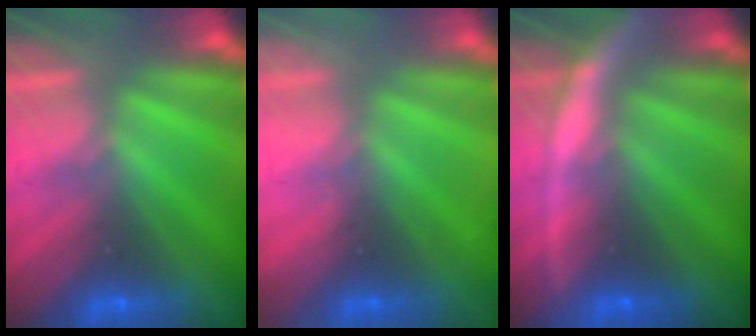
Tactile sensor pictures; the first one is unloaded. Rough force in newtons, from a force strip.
{"total": 2.2}
{"total": 8.2}